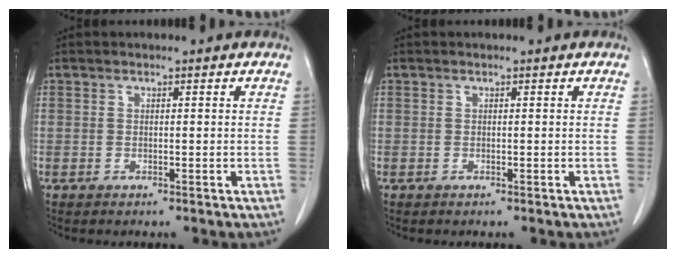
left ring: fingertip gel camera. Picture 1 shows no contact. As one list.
[{"total": 0.0}]